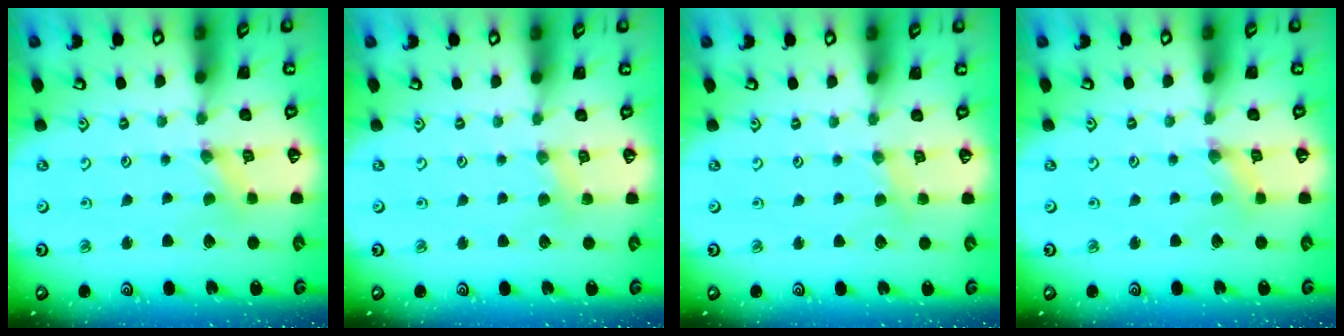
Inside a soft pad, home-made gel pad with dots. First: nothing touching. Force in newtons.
{"total": 2.9, "press": 2.9, "slide": 0.4}
{"total": 2.3, "press": 2.3, "slide": 0.3}
{"total": 1.2, "press": 1.2, "slide": 0.3}